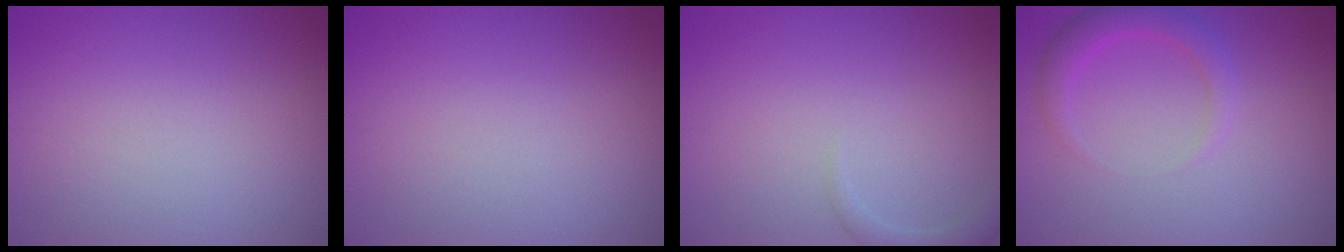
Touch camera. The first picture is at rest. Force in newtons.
{"total": 0.0}
{"total": 1.5, "press": 1.5, "slide": 0.1}
{"total": 2.6, "press": 2.6, "slide": 0.2}